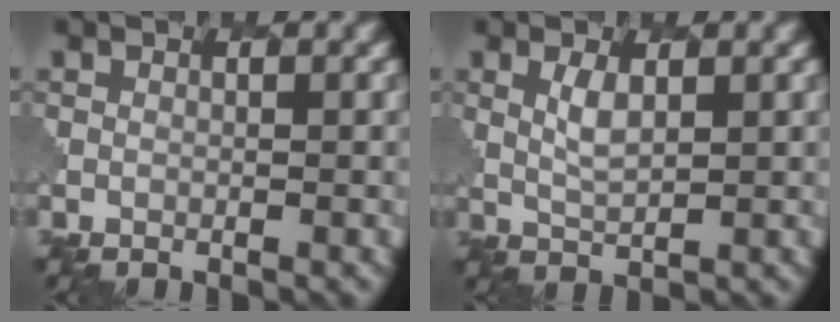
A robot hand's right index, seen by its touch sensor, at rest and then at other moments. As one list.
[{"total": 1.9, "force": [1.1, 0.6, 1.4], "torque": [-0.036, -0.002, 0.027]}]